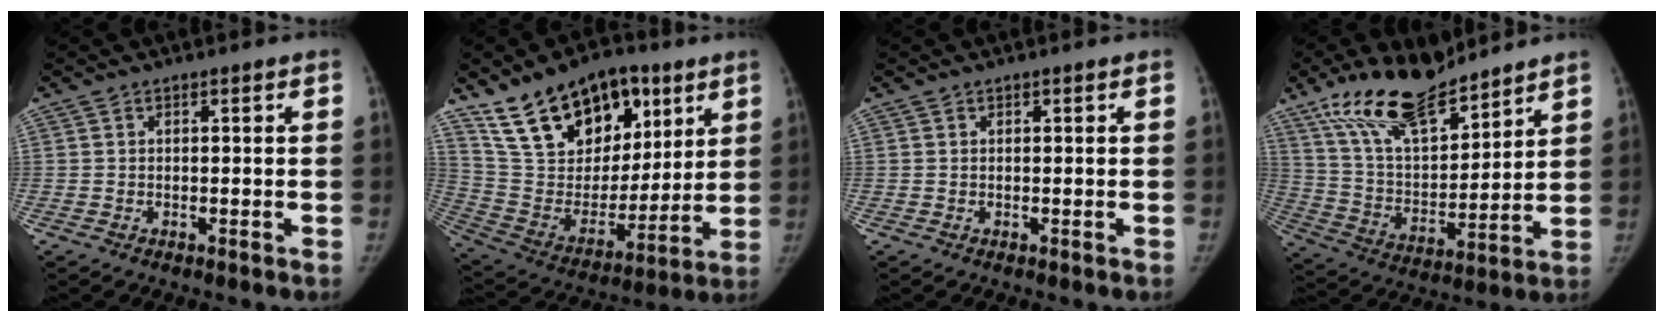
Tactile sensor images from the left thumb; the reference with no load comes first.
{"total": 23.6, "force": [14.1, 13.8, 13.0], "torque": [-0.180, -0.041, 0.256]}
{"total": 0.0}
{"total": 19.3, "force": [14.4, 7.2, 10.7], "torque": [-0.156, -0.068, 0.269]}